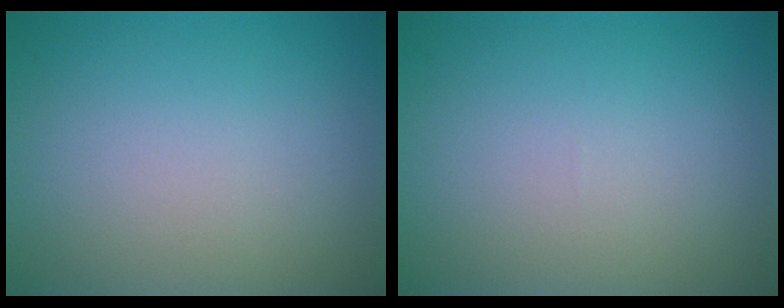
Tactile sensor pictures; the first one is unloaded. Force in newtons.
{"total": 0.0}